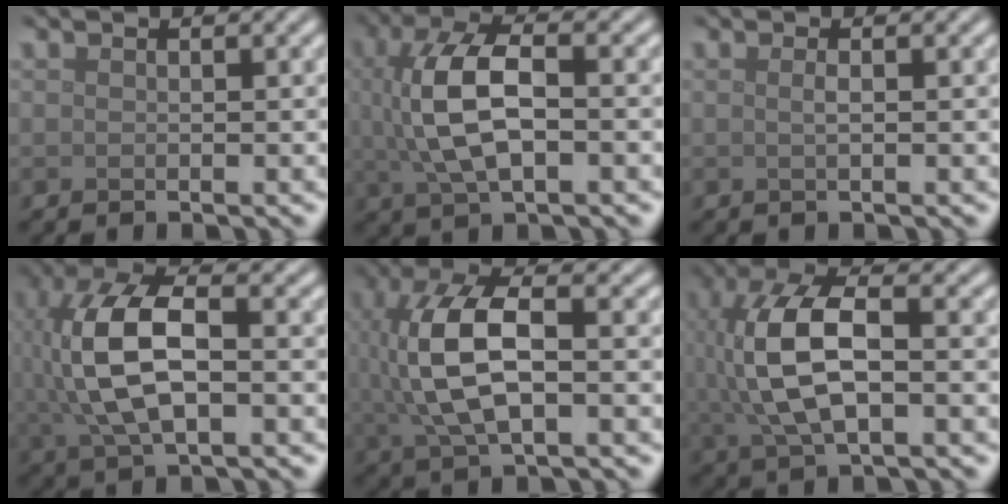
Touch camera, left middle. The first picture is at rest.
{"total": 7.6, "force": [0.4, 3.5, 6.7], "torque": [-0.148, 0.009, 0.006]}
{"total": 0.9, "force": [0.1, 0.3, 0.8], "torque": [-0.013, 0.004, 0.000]}
{"total": 9.8, "force": [0.5, 4.9, 8.5], "torque": [-0.197, 0.010, 0.009]}
{"total": 9.0, "force": [0.4, 4.2, 7.9], "torque": [-0.178, 0.009, 0.008]}
{"total": 9.0, "force": [0.4, 4.2, 7.9], "torque": [-0.178, 0.009, 0.007]}